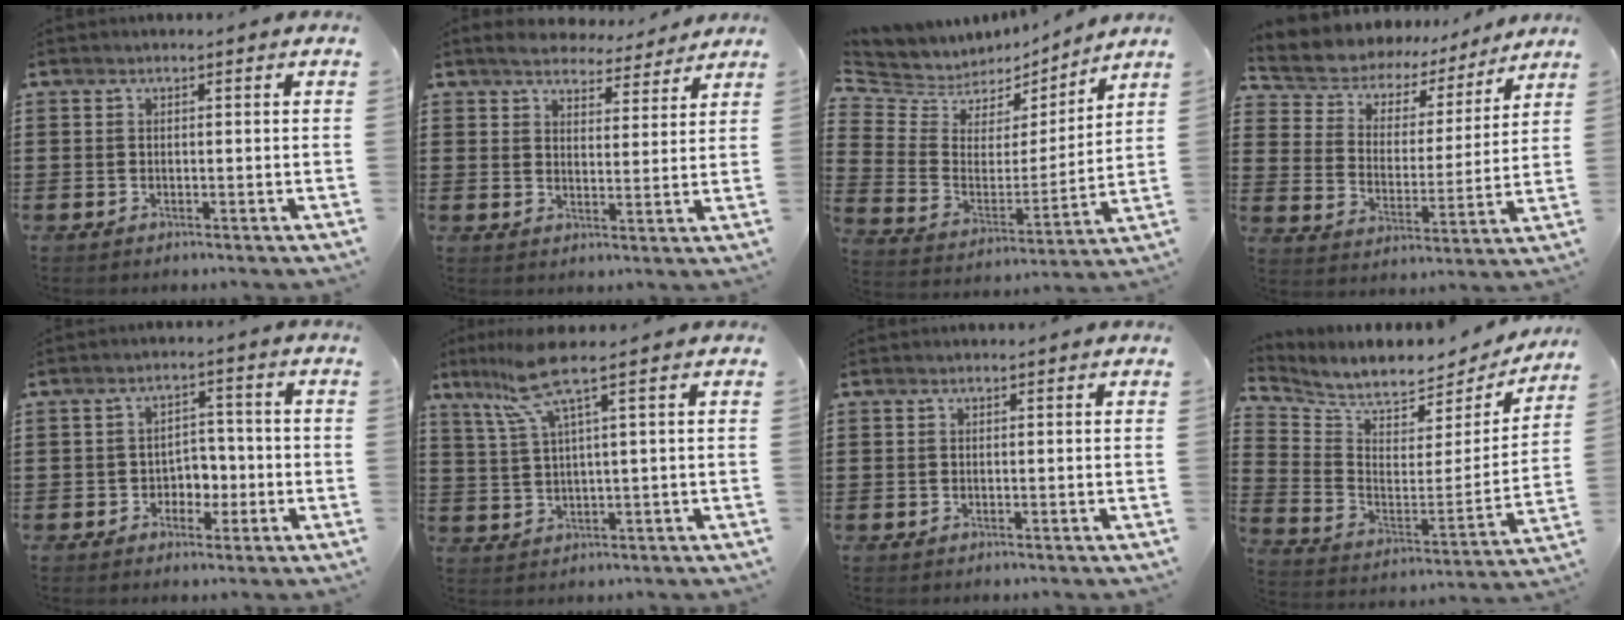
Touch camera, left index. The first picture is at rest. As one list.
[{"total": 4.5, "force": [4.4, 0.9, 0.4], "torque": [-0.020, -0.021, 0.077]}, {"total": 5.5, "force": [4.6, 3.0, -0.7], "torque": [-0.030, -0.039, 0.078]}, {"total": 5.5, "force": [4.9, 2.4, 0.2], "torque": [-0.041, -0.037, 0.081]}, {"total": 3.7, "force": [-1.4, 3.0, 1.5], "torque": [-0.032, 0.004, -0.036]}, {"total": 7.4, "force": [4.0, 0.0, 6.2], "torque": [-0.153, -0.010, 0.063]}, {"total": 0.0}, {"total": 5.8, "force": [5.5, 1.3, 1.3], "torque": [-0.059, -0.052, 0.093]}]